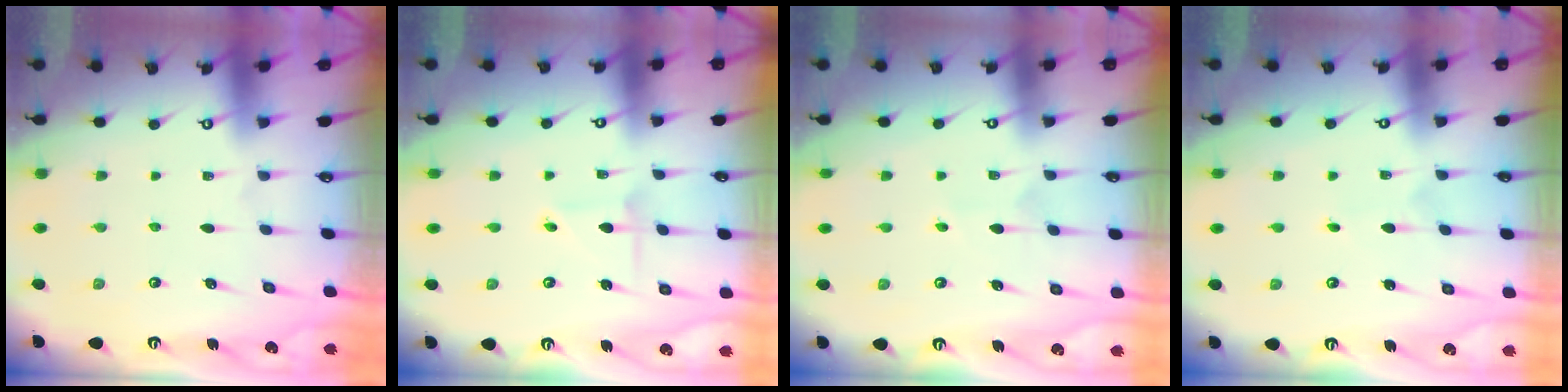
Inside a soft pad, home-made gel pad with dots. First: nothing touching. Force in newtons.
{"total": 2.1, "press": 2.1, "slide": 0.1}
{"total": 2.8, "press": 2.7, "slide": 0.3}
{"total": 1.9, "press": 1.9, "slide": 0.2}